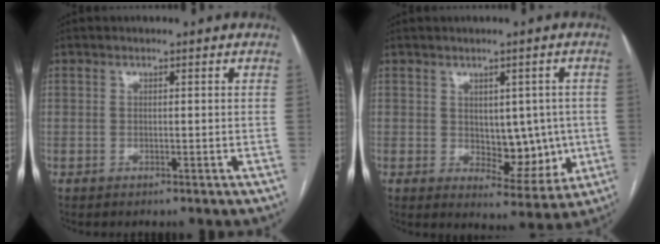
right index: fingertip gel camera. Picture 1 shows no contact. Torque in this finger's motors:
{"motor_torque": [0.03, 0.05, 0.06, 0.02]}